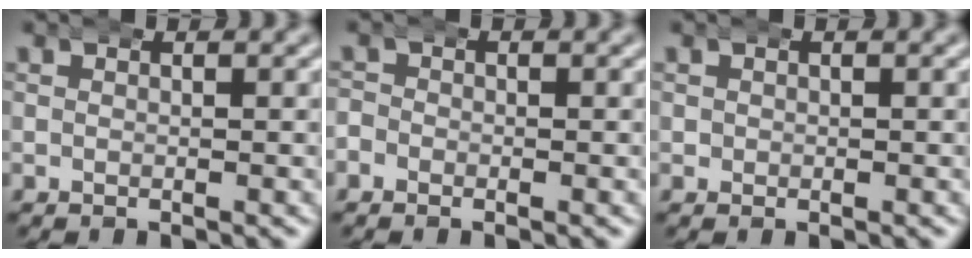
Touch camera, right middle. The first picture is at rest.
{"total": 2.5, "force": [-0.3, 2.5, 0.3], "torque": [-0.017, 0.007, -0.021]}
{"total": 0.7, "force": [0.2, 0.6, -0.2], "torque": [-0.003, -0.005, 0.004]}